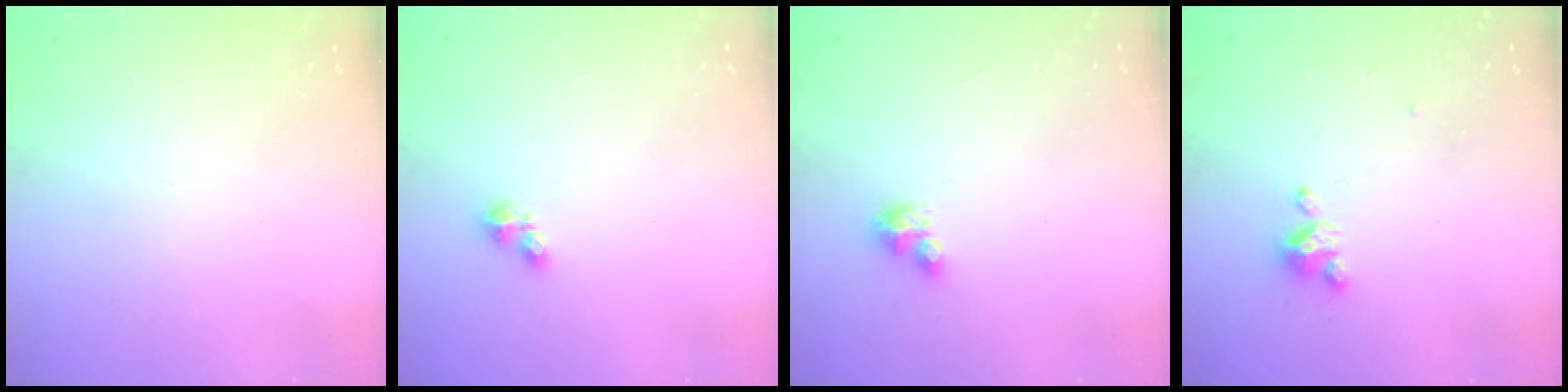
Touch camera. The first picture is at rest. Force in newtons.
{"total": 4.0, "press": 3.9, "slide": 0.6}
{"total": 4.5, "press": 4.5, "slide": 0.4}
{"total": 2.9, "press": 2.9, "slide": 0.3}